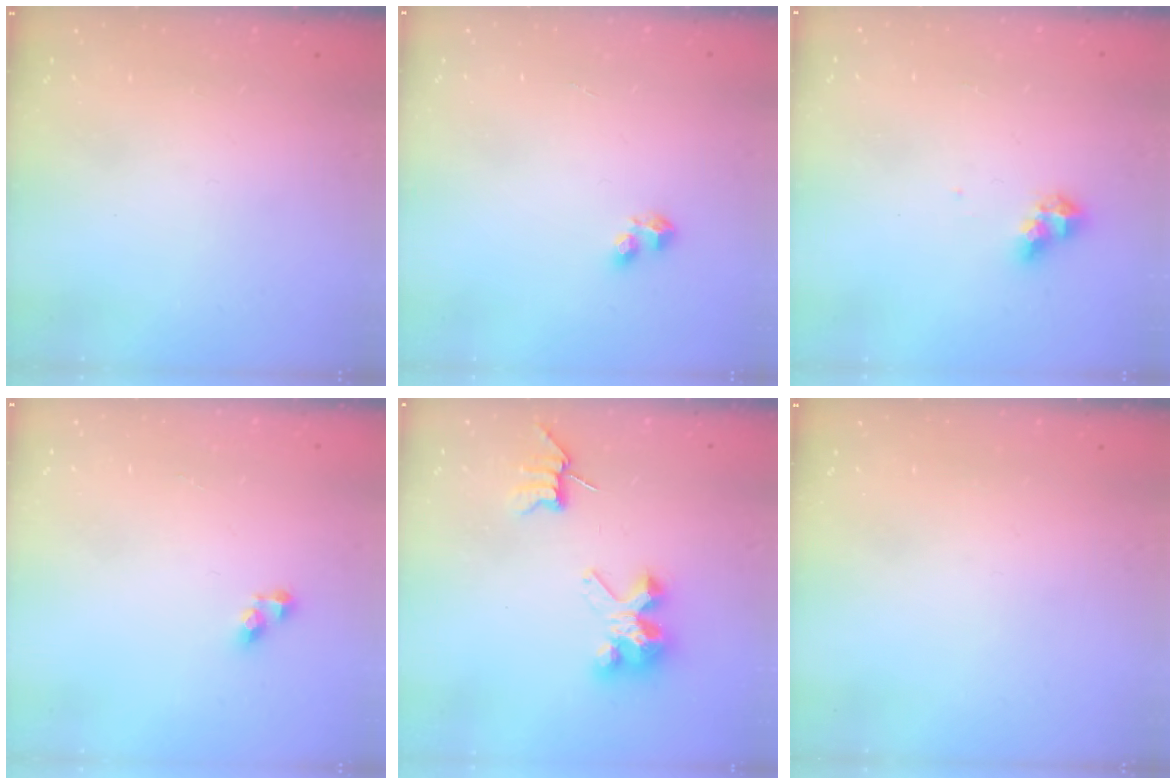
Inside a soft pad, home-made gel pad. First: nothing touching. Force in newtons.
{"total": 3.1, "press": 3.1, "slide": 0.5}
{"total": 6.4, "press": 6.4, "slide": 0.3}
{"total": 4.8, "press": 4.7, "slide": 0.3}
{"total": 7.8, "press": 7.8, "slide": 0.5}
{"total": 0.0}